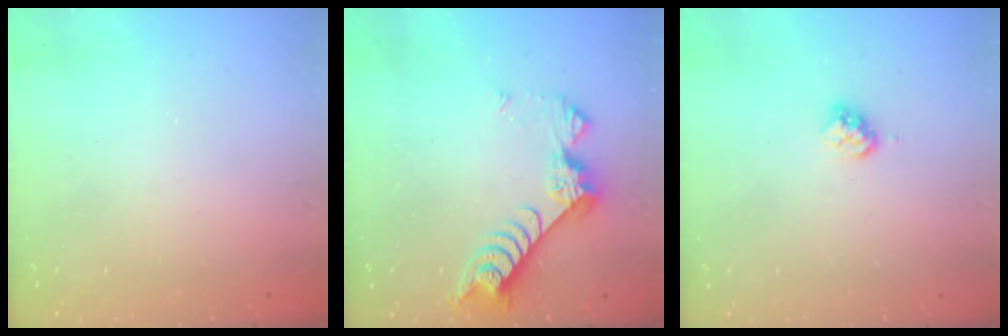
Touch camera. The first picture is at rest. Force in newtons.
{"total": 9.0, "press": 9.0, "slide": 1.0}
{"total": 3.2, "press": 3.2, "slide": 0.4}